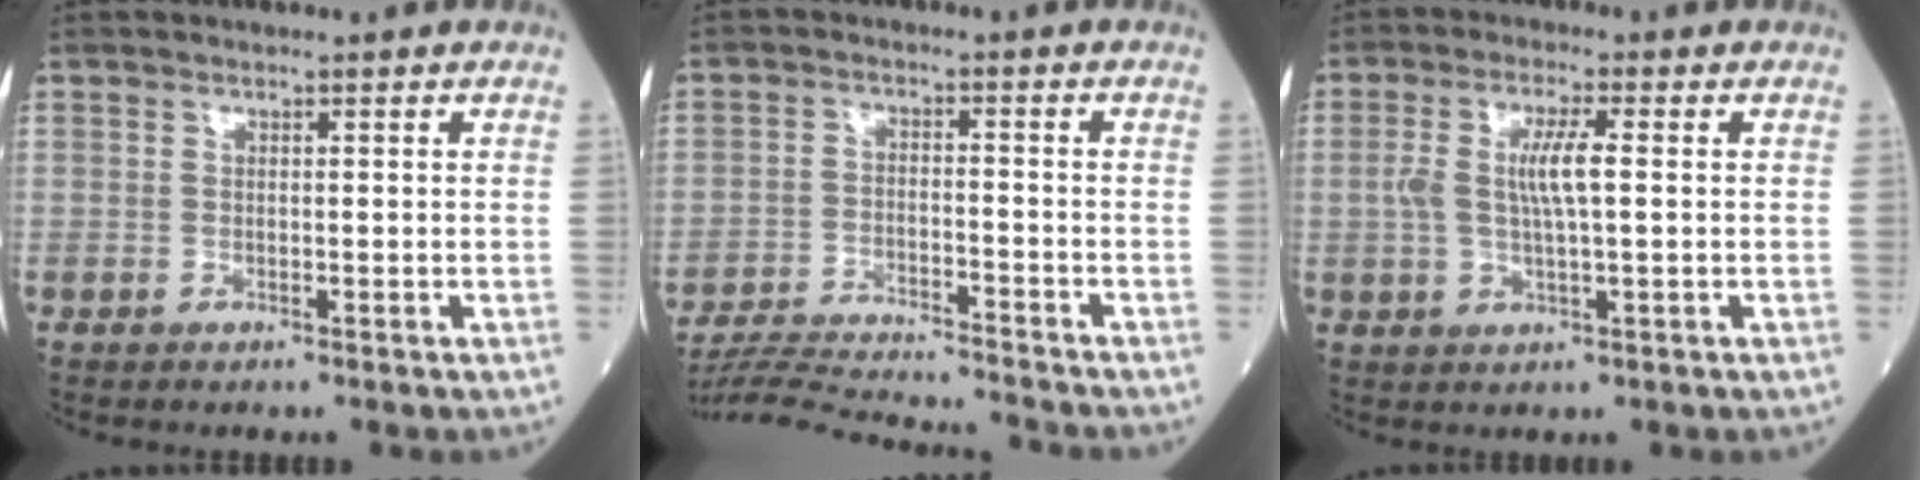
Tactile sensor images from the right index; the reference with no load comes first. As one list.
[{"total": 14.1, "force": [-13.5, -0.2, 3.9], "torque": [-0.062, -0.012, -0.212]}, {"total": 5.9, "force": [0.5, 1.0, 5.8], "torque": [-0.125, 0.007, 0.009]}]